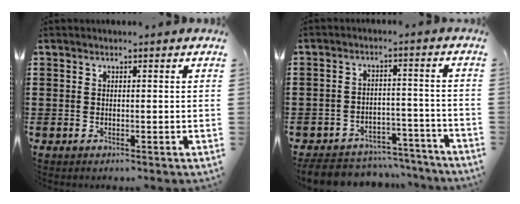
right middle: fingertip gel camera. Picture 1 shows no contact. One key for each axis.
{"total": 6.1, "fx": -5.9, "fy": 1.3, "fz": 0.8, "tx": -0.013, "ty": 0.017, "tz": -0.117}